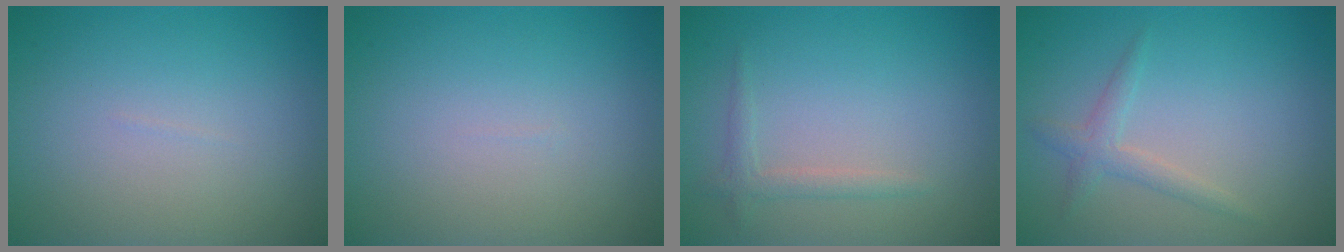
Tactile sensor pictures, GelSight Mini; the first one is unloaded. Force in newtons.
{"total": 0.0}
{"total": 1.4, "press": 1.4, "slide": 0.1}
{"total": 1.7, "press": 1.7, "slide": 0.1}